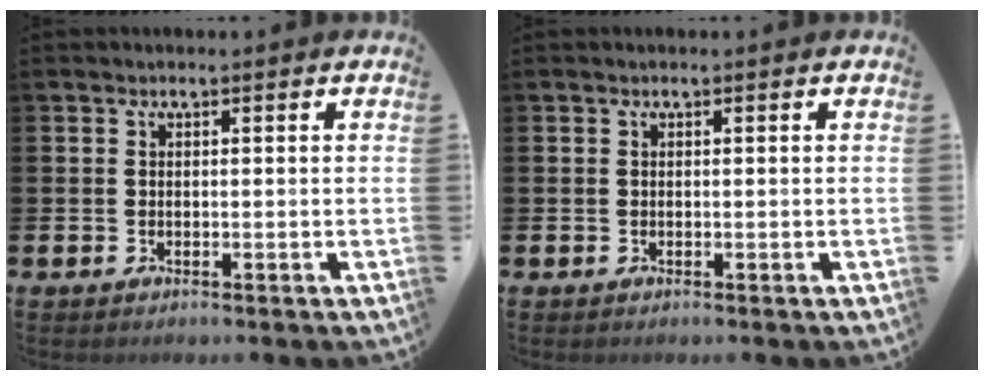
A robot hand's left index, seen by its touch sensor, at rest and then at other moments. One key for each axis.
{"total": 0.0}